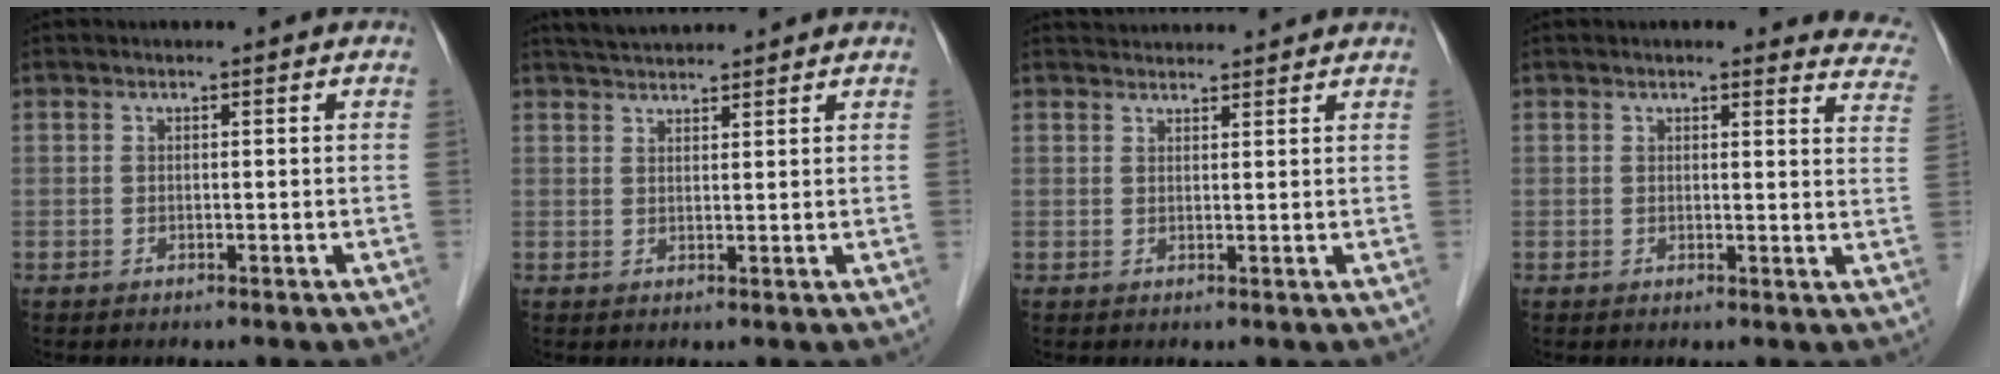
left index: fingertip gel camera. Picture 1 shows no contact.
{"total": 4.8, "force": [4.5, 0.3, 1.4], "torque": [-0.026, 0.031, 0.077]}
{"total": 6.4, "force": [6.3, 0.5, 1.1], "torque": [-0.016, 0.032, 0.081]}
{"total": 10.6, "force": [9.9, 2.3, 2.9], "torque": [0.009, -0.025, 0.071]}